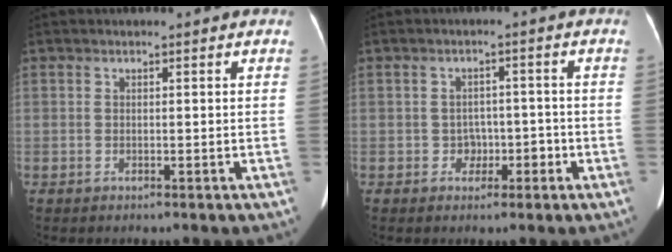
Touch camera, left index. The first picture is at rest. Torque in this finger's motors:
{"motor_torque": [-0.02, -0.08, 0.01, -0.01]}